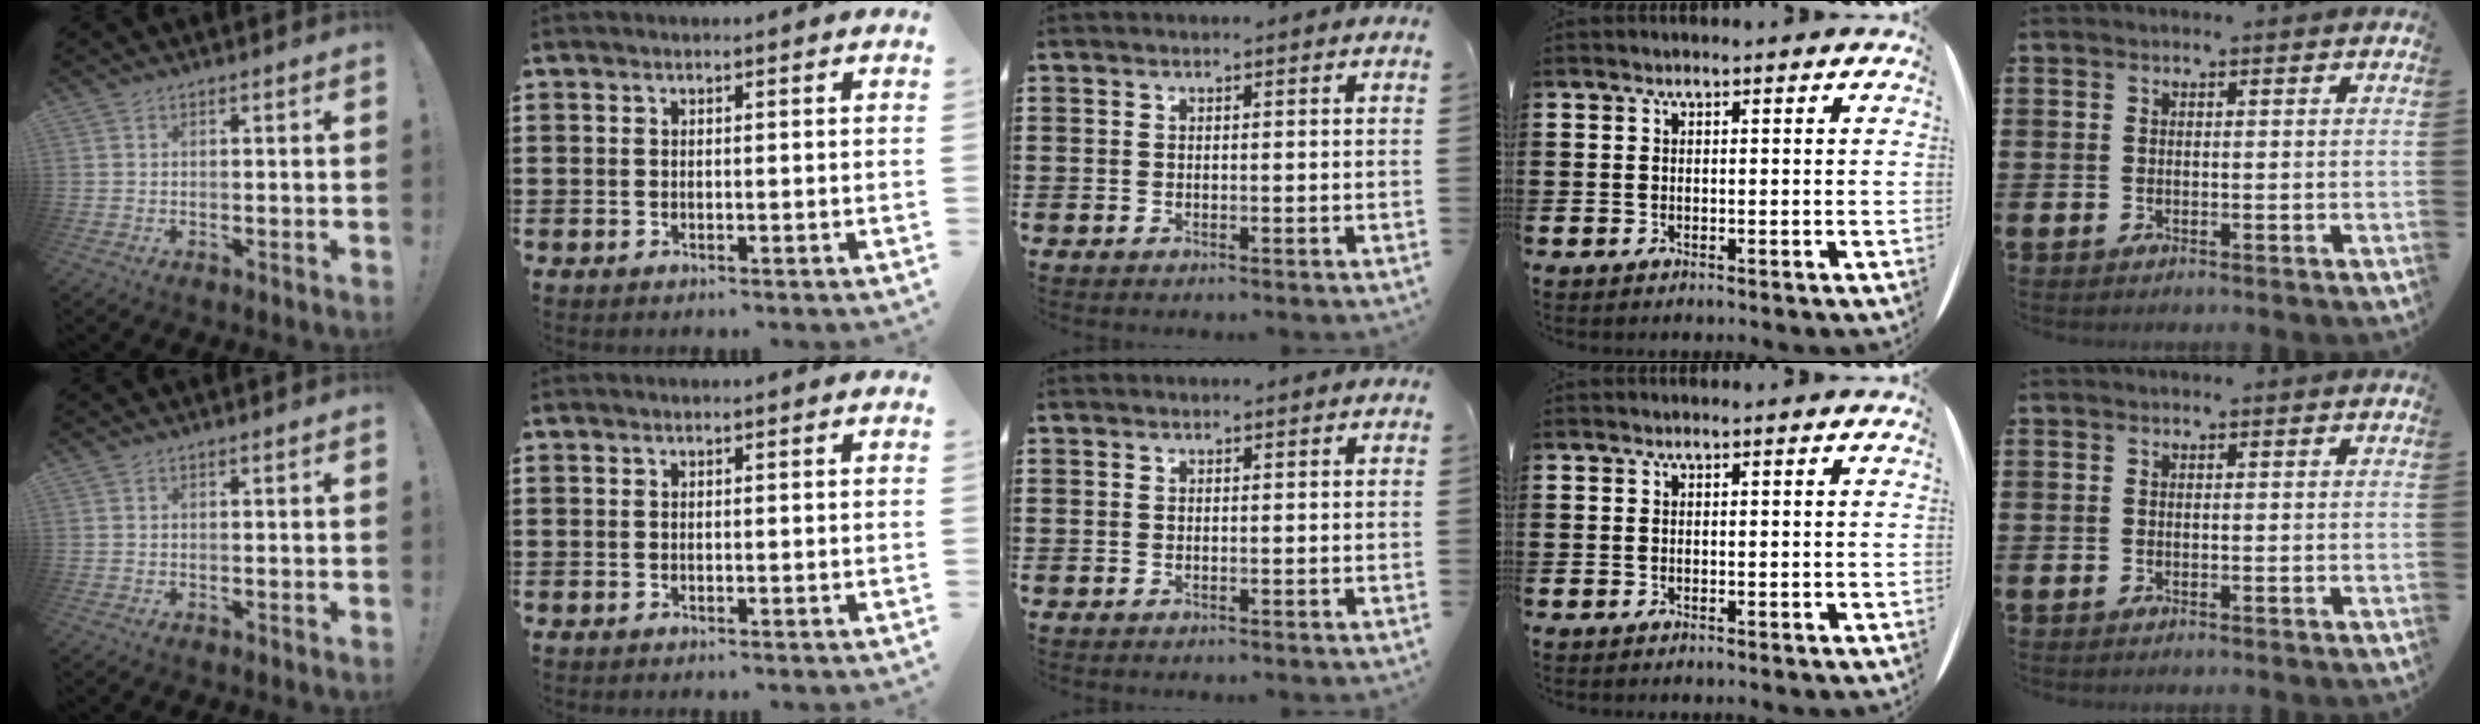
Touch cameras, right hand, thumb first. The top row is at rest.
{}